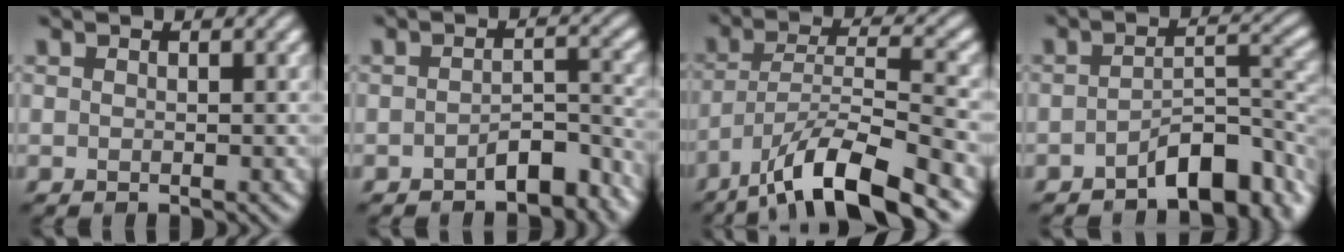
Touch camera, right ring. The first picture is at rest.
{"total": 3.5, "force": [-2.4, 1.5, 2.1], "torque": [-0.029, 0.011, -0.037]}
{"total": 9.6, "force": [-6.6, 2.2, 6.7], "torque": [-0.112, 0.007, -0.123]}
{"total": 6.5, "force": [-4.3, 2.5, 4.1], "torque": [-0.049, 0.009, -0.071]}